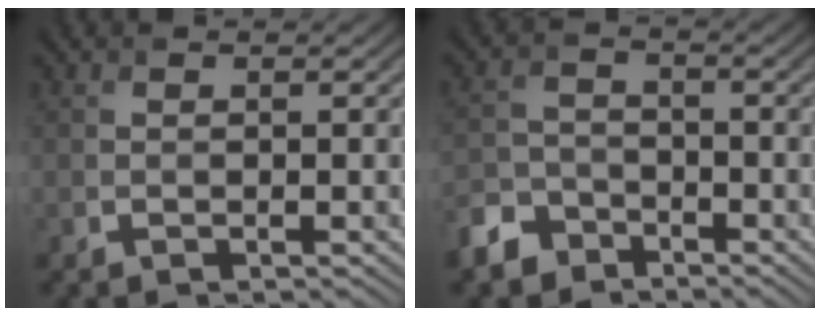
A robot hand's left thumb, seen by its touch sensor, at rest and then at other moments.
{"total": 5.0, "force": [-3.9, 2.8, 1.5], "torque": [-0.040, -0.003, -0.090]}